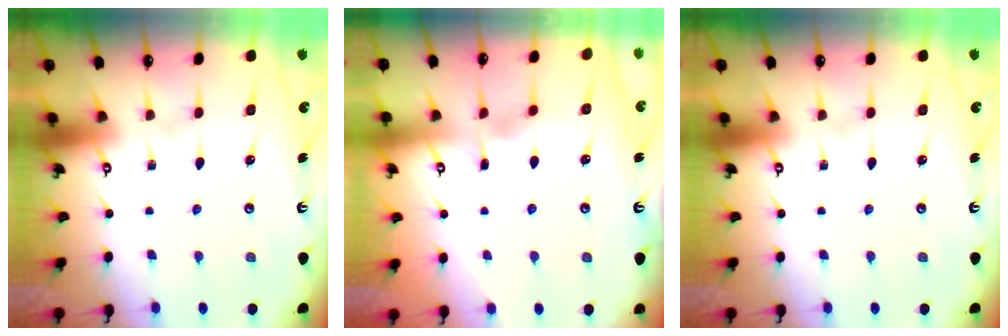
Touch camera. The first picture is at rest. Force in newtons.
{"total": 3.0, "press": 2.9, "slide": 0.4}
{"total": 0.0}